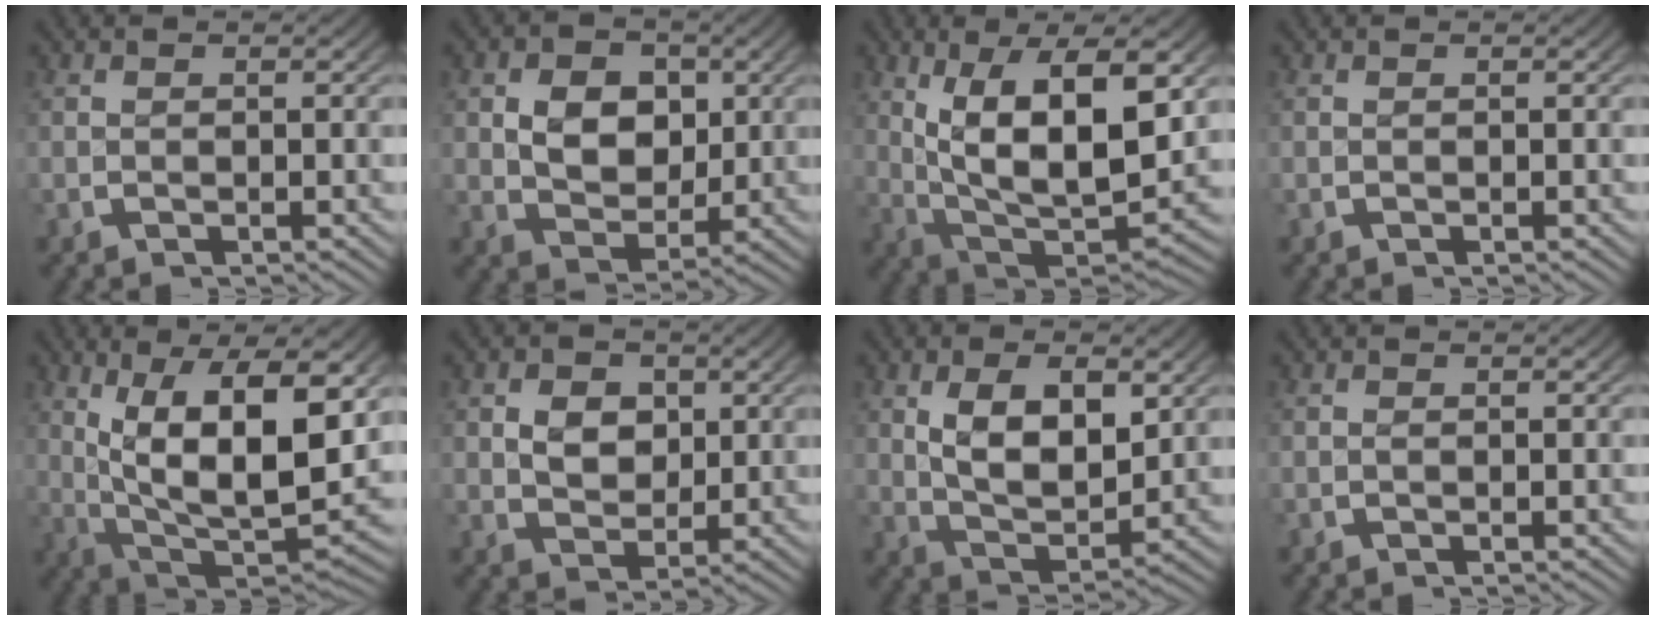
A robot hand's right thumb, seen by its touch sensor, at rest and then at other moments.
{"total": 6.5, "force": [0.4, 4.9, 4.1], "torque": [-0.069, -0.028, 0.015]}
{"total": 14.8, "force": [-0.3, 8.7, 12.0], "torque": [-0.231, -0.055, 0.021]}
{"total": 0.0}
{"total": 16.0, "force": [-0.2, 9.4, 13.0], "torque": [-0.234, -0.055, 0.023]}
{"total": 4.2, "force": [0.5, 3.4, 2.5], "torque": [-0.040, -0.024, 0.019]}
{"total": 6.3, "force": [0.4, 3.8, 5.1], "torque": [-0.093, -0.019, 0.013]}
{"total": 0.0}